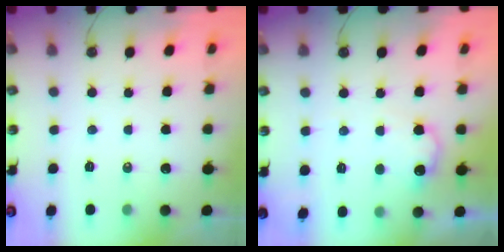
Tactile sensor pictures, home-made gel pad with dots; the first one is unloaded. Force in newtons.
{"total": 9.3, "press": 9.3, "slide": 0.7}